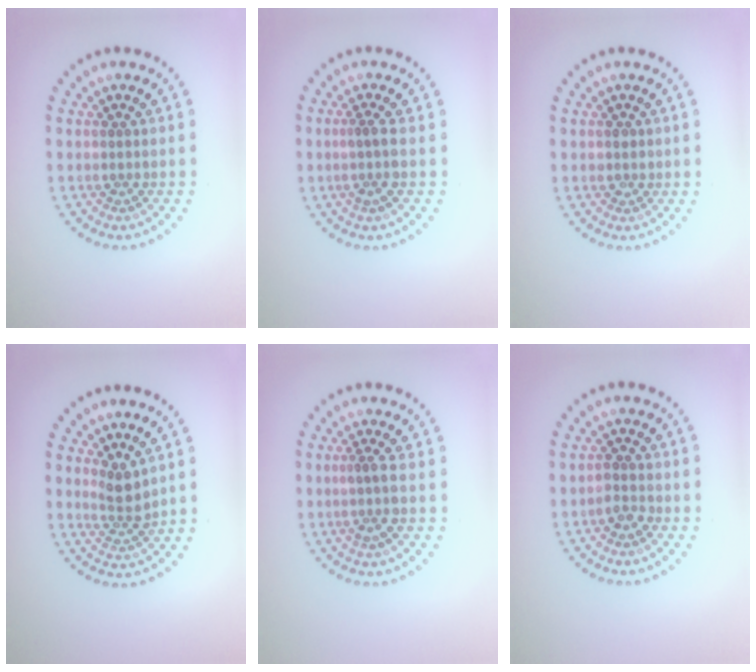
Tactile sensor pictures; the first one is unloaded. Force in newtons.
{"total": 1.8, "press": 1.5, "slide": 1.1}
{"total": 0.9, "press": 0.9, "slide": 0.2}
{"total": 2.2, "press": 1.8, "slide": 1.3}
{"total": 1.8, "press": 1.4, "slide": 1.1}
{"total": 1.4, "press": 1.3, "slide": 0.6}